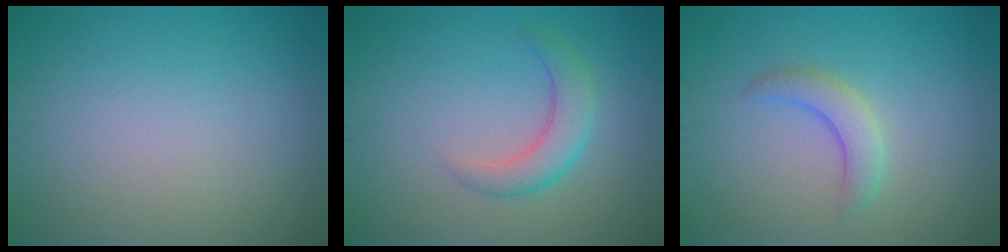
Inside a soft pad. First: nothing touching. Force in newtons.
{"total": 3.0, "press": 3.0, "slide": 0.2}
{"total": 2.5, "press": 2.5, "slide": 0.2}